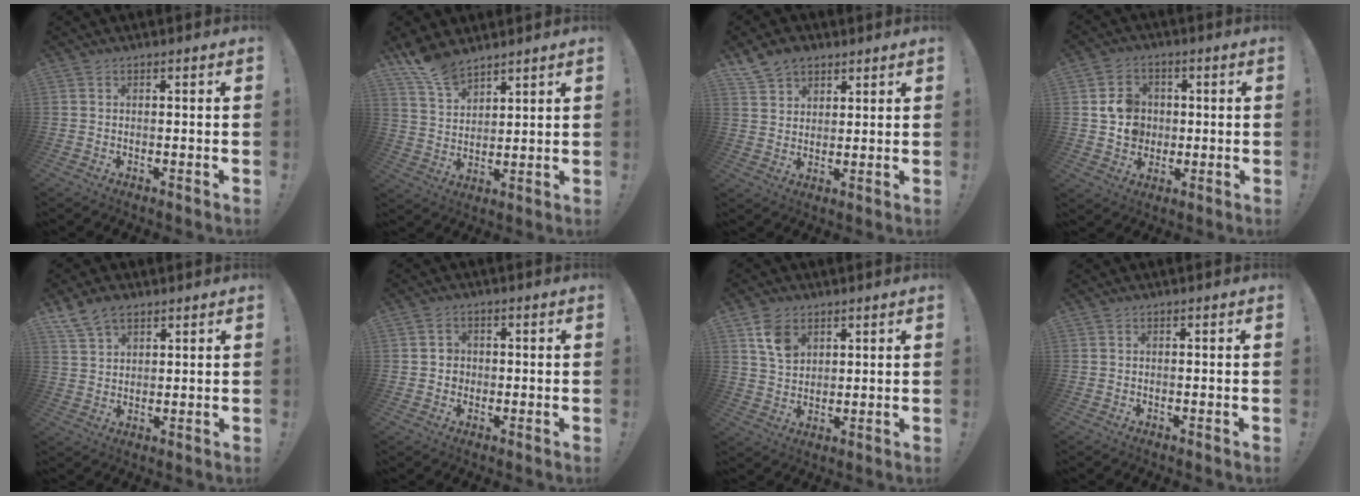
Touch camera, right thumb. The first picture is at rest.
{"total": 9.4, "force": [7.9, 3.8, 3.4], "torque": [-0.073, -0.050, 0.155]}
{"total": 7.8, "force": [5.5, 5.1, 2.2], "torque": [-0.045, -0.024, 0.110]}
{"total": 8.8, "force": [1.4, 8.2, 2.7], "torque": [-0.037, -0.002, 0.035]}
{"total": 7.3, "force": [5.3, 4.1, 2.8], "torque": [-0.059, -0.019, 0.106]}
{"total": 3.3, "force": [-0.2, 3.1, 1.1], "torque": [-0.014, 0.004, -0.005]}
{"total": 7.9, "force": [4.3, 5.4, 4.0], "torque": [-0.063, -0.016, 0.083]}
{"total": 0.0}